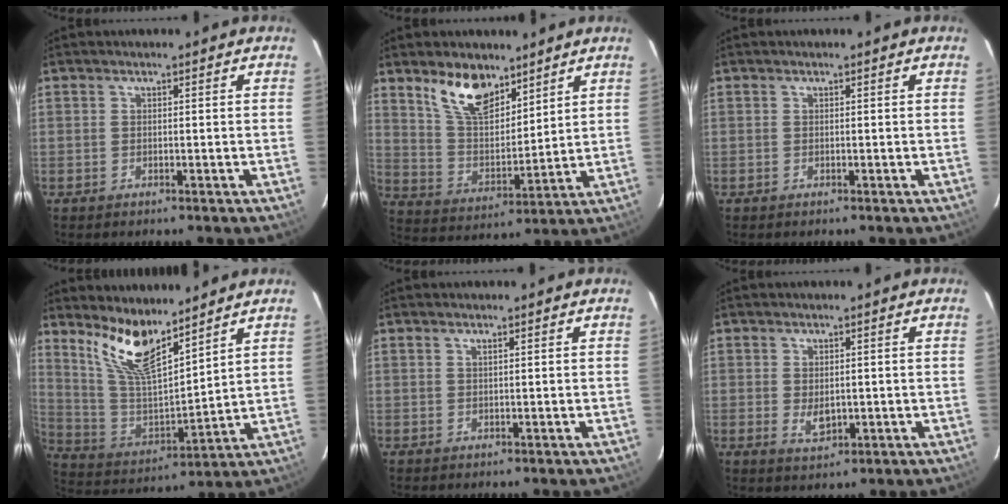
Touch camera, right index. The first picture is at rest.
{"total": 12.4, "force": [8.5, 5.8, 6.8], "torque": [-0.128, 0.005, 0.166]}
{"total": 0.0}
{"total": 12.8, "force": [9.5, 3.5, 7.8], "torque": [-0.158, -0.011, 0.196]}
{"total": 0.5, "force": [0.4, -0.1, 0.3], "torque": [-0.005, 0.002, 0.007]}
{"total": 3.5, "force": [-0.2, 2.3, 2.6], "torque": [-0.045, -0.006, 0.003]}